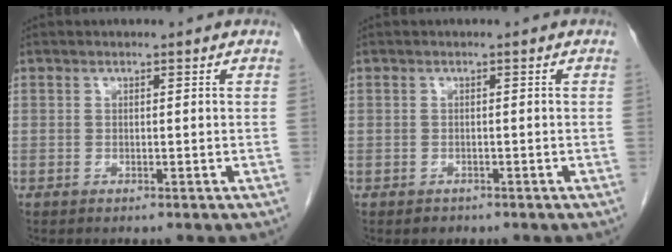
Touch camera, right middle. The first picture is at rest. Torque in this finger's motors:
{"motor_torque": [0.26, -0.13, -0.01, -0.01]}